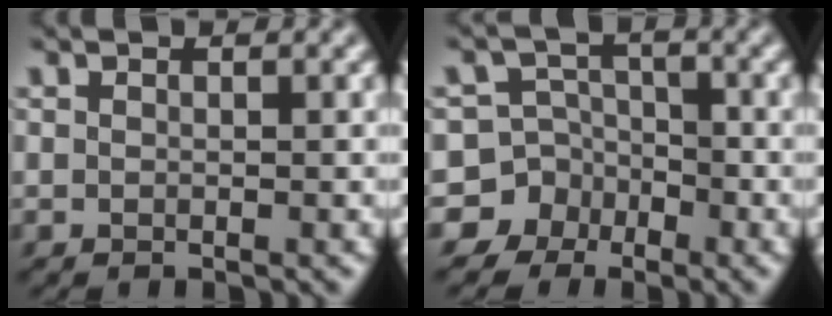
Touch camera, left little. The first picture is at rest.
{"total": 8.0, "force": [-4.1, 6.8, 0.1], "torque": [-0.001, -0.006, -0.089]}